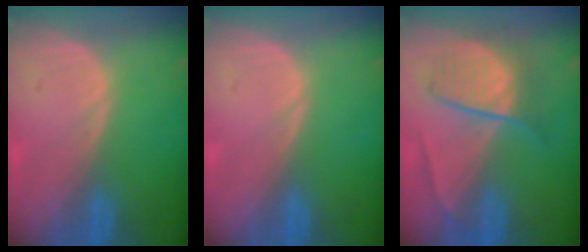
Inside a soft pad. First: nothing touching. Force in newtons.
{"total": 0.0}
{"total": 6.7, "press": 6.7, "slide": 0.6}